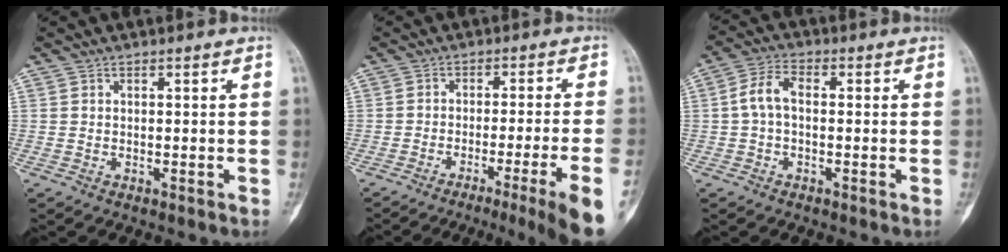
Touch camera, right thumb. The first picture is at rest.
{"total": 12.9, "force": [-7.2, -0.9, 10.6], "torque": [-0.136, 0.019, -0.101]}
{"total": 5.4, "force": [-0.1, 3.1, 4.4], "torque": [-0.088, 0.018, -0.009]}